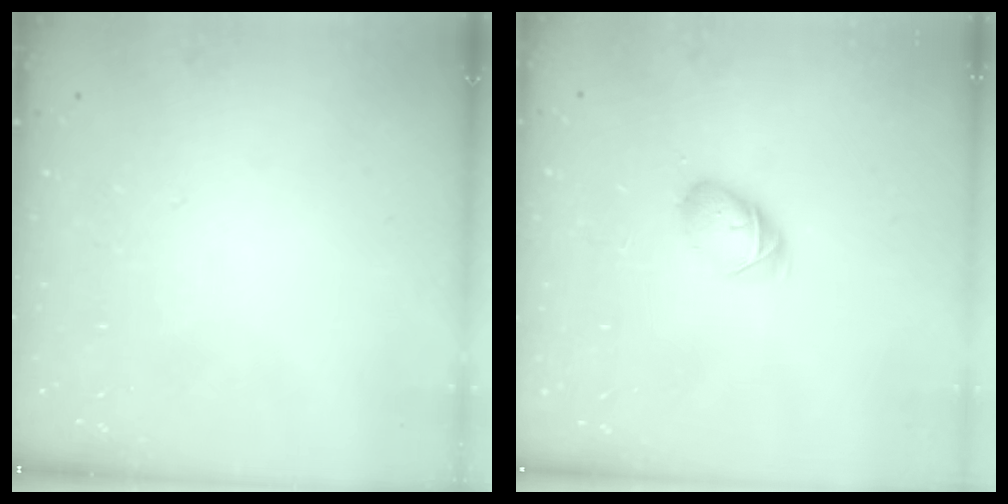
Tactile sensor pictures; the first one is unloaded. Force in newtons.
{"total": 5.6, "press": 5.6, "slide": 0.9}